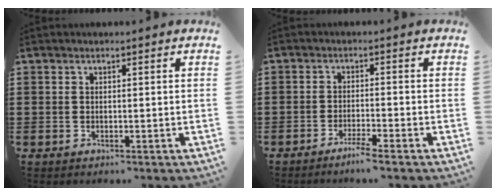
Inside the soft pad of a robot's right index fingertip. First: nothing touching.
{"total": 2.4, "force": [-2.1, -0.4, 1.3], "torque": [-0.028, -0.001, -0.041]}